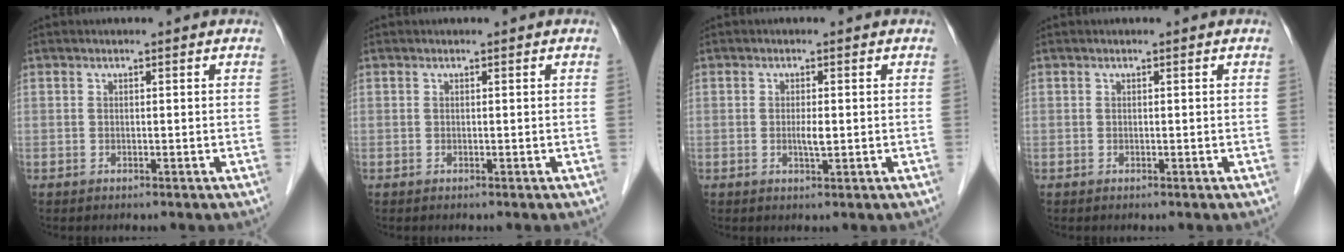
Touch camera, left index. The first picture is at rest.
{"total": 0.0}
{"total": 1.8, "force": [-0.1, 0.3, 1.8], "torque": [-0.037, -0.001, -0.001]}
{"total": 0.0}